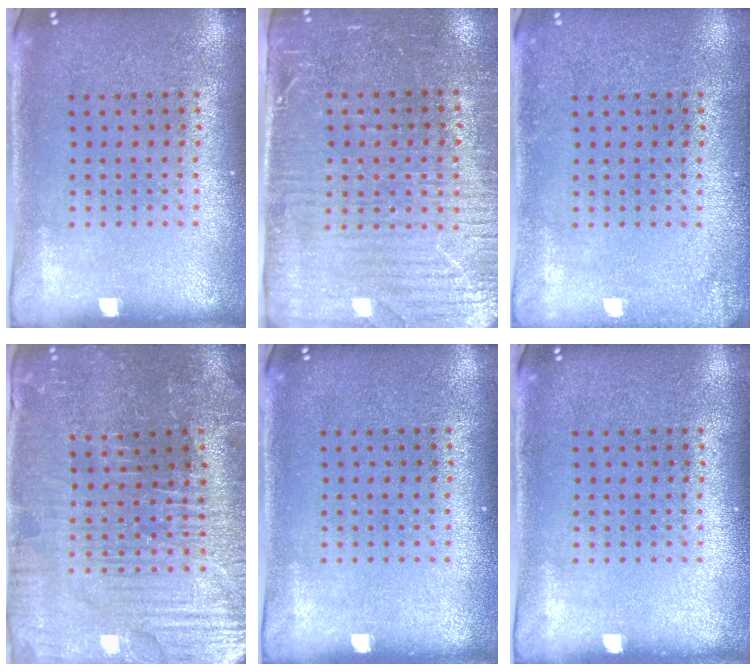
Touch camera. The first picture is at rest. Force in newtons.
{"total": 3.6, "press": 3.1, "slide": 1.7}
{"total": 1.3, "press": 1.3, "slide": 0.1}
{"total": 3.7, "press": 3.7, "slide": 0.4}
{"total": 0.0}
{"total": 0.0}